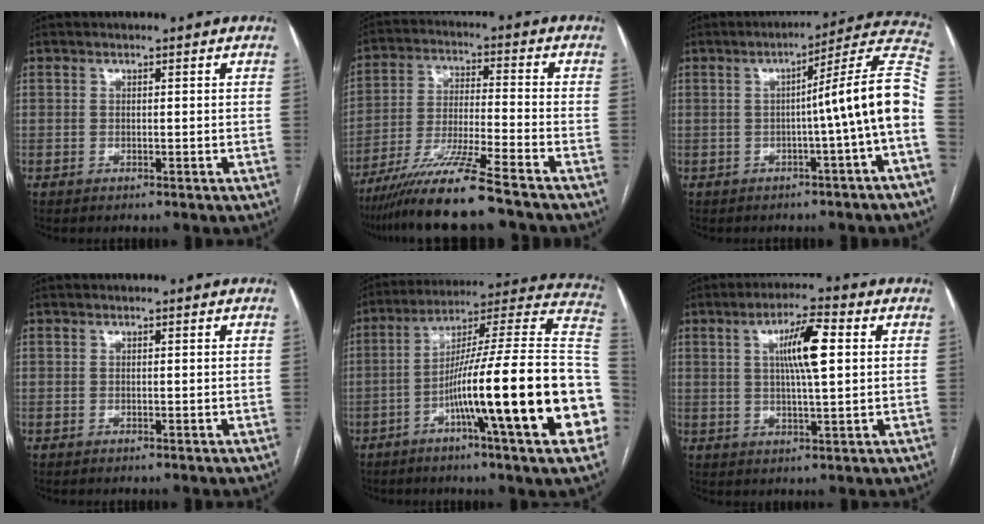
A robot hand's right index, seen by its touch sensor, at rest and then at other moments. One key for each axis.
{"total": 13.0, "fx": -10.4, "fy": -1.1, "fz": 7.7, "tx": -0.138, "ty": -0.026, "tz": -0.182}
{"total": 12.3, "fx": -1.8, "fy": -2.0, "fz": 12.0, "tx": -0.144, "ty": 0.030, "tz": -0.034}
{"total": 0.0}
{"total": 27.6, "fx": -7.2, "fy": 0.5, "fz": 26.7, "tx": -0.303, "ty": 0.001, "tz": -0.124}
{"total": 8.2, "fx": 2.0, "fy": 1.0, "fz": 7.9, "tx": -0.142, "ty": 0.010, "tz": 0.034}